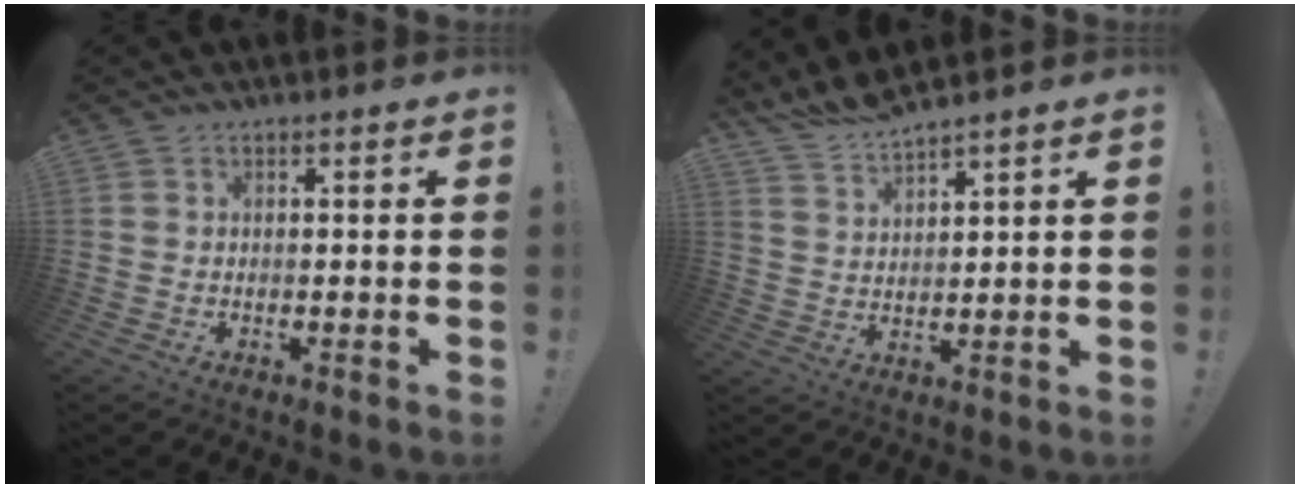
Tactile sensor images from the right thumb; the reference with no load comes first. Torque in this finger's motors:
{"motor_torque": [0.20, 0.66, 0.18, 0.20, 0.11]}